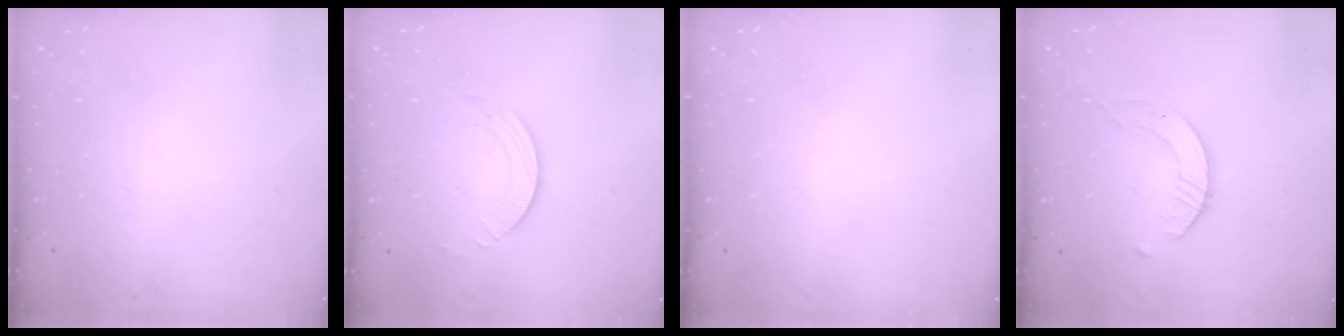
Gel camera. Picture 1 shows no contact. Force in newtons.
{"total": 1.9, "press": 1.9, "slide": 0.1}
{"total": 0.0}
{"total": 2.6, "press": 2.6, "slide": 0.3}